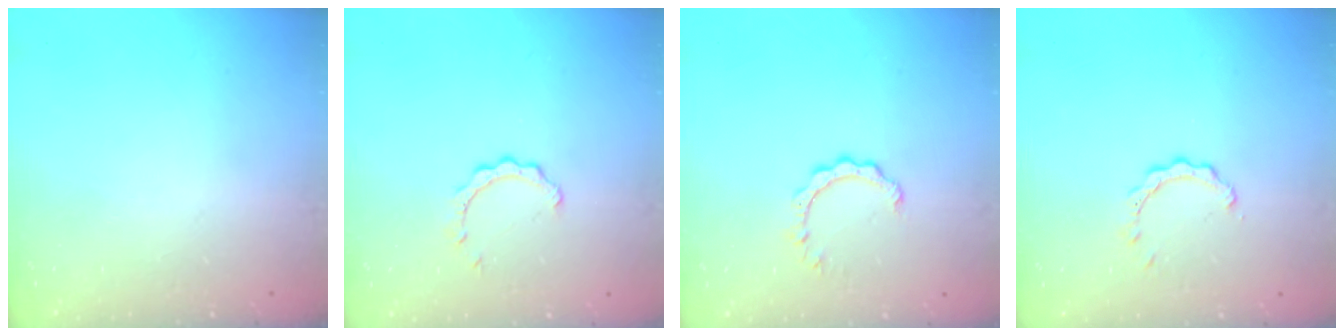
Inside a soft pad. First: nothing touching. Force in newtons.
{"total": 2.1, "press": 2.1, "slide": 0.2}
{"total": 3.9, "press": 3.8, "slide": 0.2}
{"total": 2.0, "press": 2.0, "slide": 0.2}